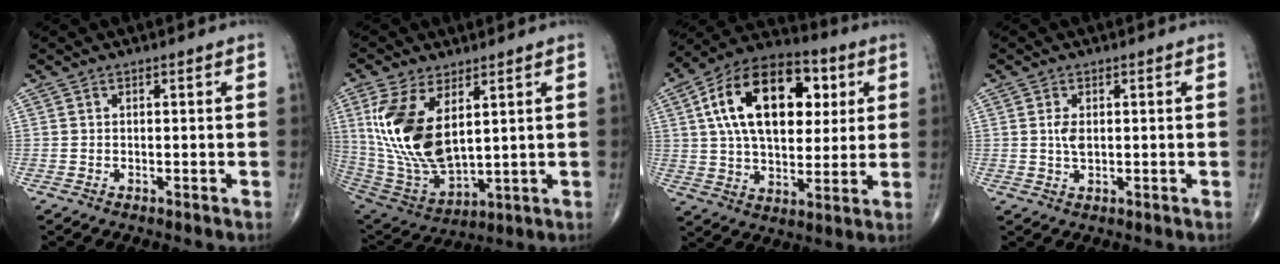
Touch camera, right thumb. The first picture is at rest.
{"total": 17.5, "force": [4.9, 8.9, 14.3], "torque": [-0.283, -0.022, 0.115]}
{"total": 22.9, "force": [6.2, 13.4, 17.5], "torque": [-0.267, 0.005, 0.098]}
{"total": 2.7, "force": [0.5, 1.5, 2.2], "torque": [-0.042, -0.002, 0.013]}